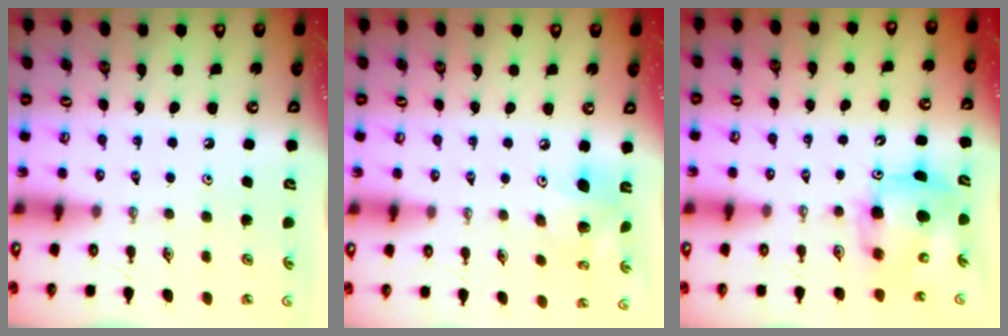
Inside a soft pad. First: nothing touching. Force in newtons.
{"total": 11.0, "press": 10.8, "slide": 1.9}
{"total": 8.2, "press": 8.0, "slide": 1.8}